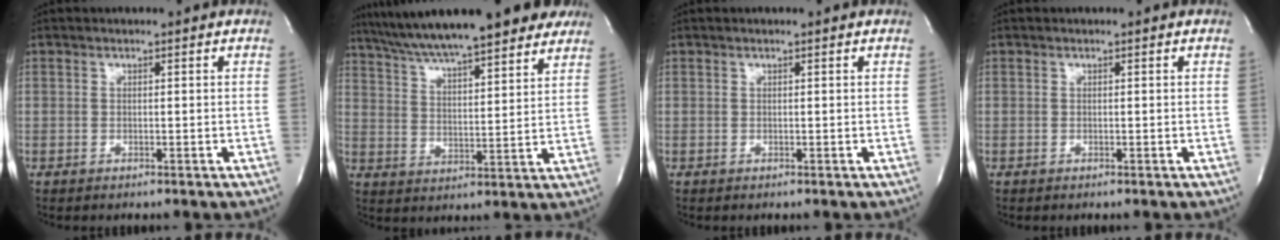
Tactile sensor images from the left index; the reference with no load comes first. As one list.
[{"total": 21.4, "force": [17.8, 3.2, 11.6], "torque": [-0.192, 0.031, 0.257]}, {"total": 0.0}, {"total": 0.0}]